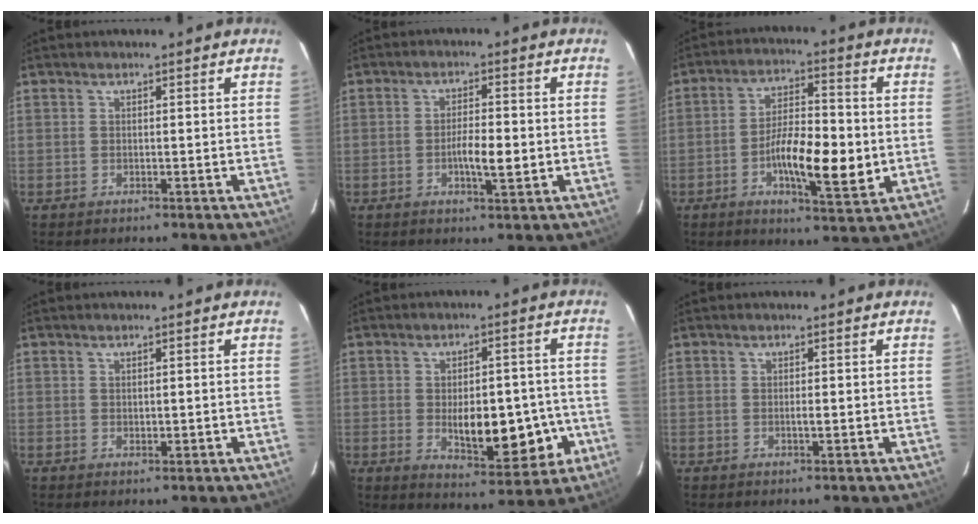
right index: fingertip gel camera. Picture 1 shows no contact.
{"total": 5.3, "force": [-0.9, 1.4, 5.0], "torque": [-0.091, 0.001, -0.014]}
{"total": 12.6, "force": [-2.5, 3.5, 11.8], "torque": [-0.204, 0.003, -0.040]}
{"total": 1.2, "force": [0.0, 0.8, 0.9], "torque": [-0.021, -0.002, 0.003]}
{"total": 13.3, "force": [-2.7, 6.0, 11.5], "torque": [-0.157, 0.010, -0.023]}
{"total": 1.1, "force": [-0.1, 0.4, 1.1], "torque": [-0.023, -0.001, -0.001]}